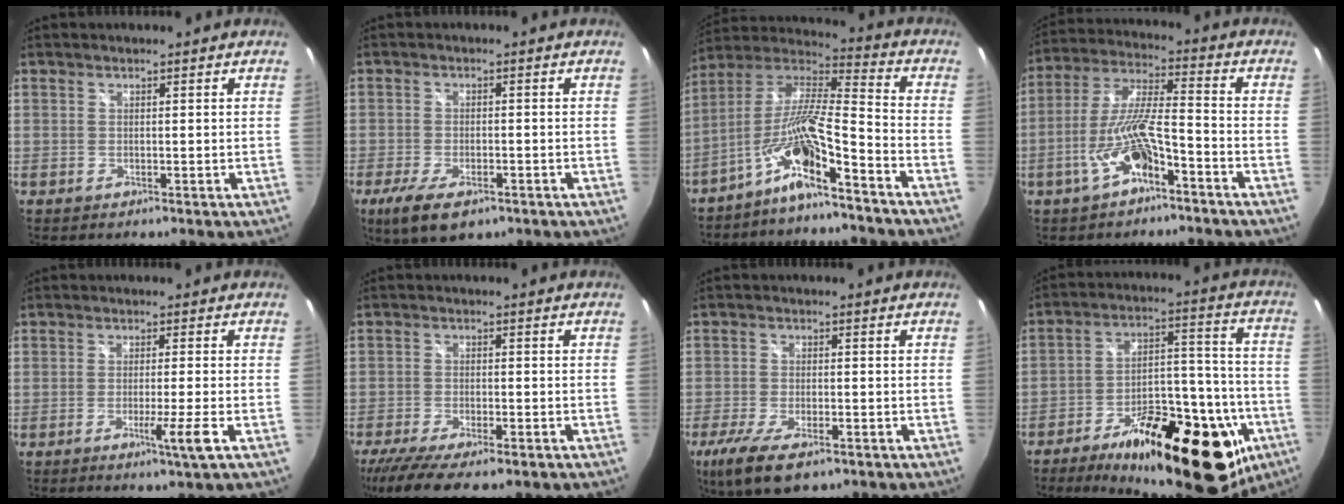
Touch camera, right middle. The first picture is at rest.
{"total": 8.0, "force": [-4.5, 3.2, 5.7], "torque": [-0.130, -0.030, -0.079]}
{"total": 11.2, "force": [-7.0, -0.2, 8.8], "torque": [-0.160, 0.002, -0.134]}
{"total": 11.0, "force": [-5.9, 2.6, 9.0], "torque": [-0.195, 0.001, -0.104]}
{"total": 4.1, "force": [-1.4, -1.5, 3.6], "torque": [-0.064, -0.010, -0.027]}
{"total": 12.2, "force": [-8.9, 3.2, 7.7], "torque": [-0.169, -0.052, -0.147]}
{"total": 10.5, "force": [-6.2, 3.9, 7.5], "torque": [-0.171, -0.040, -0.111]}
{"total": 30.5, "force": [-16.6, 12.4, 22.4], "torque": [-0.314, 0.015, -0.229]}